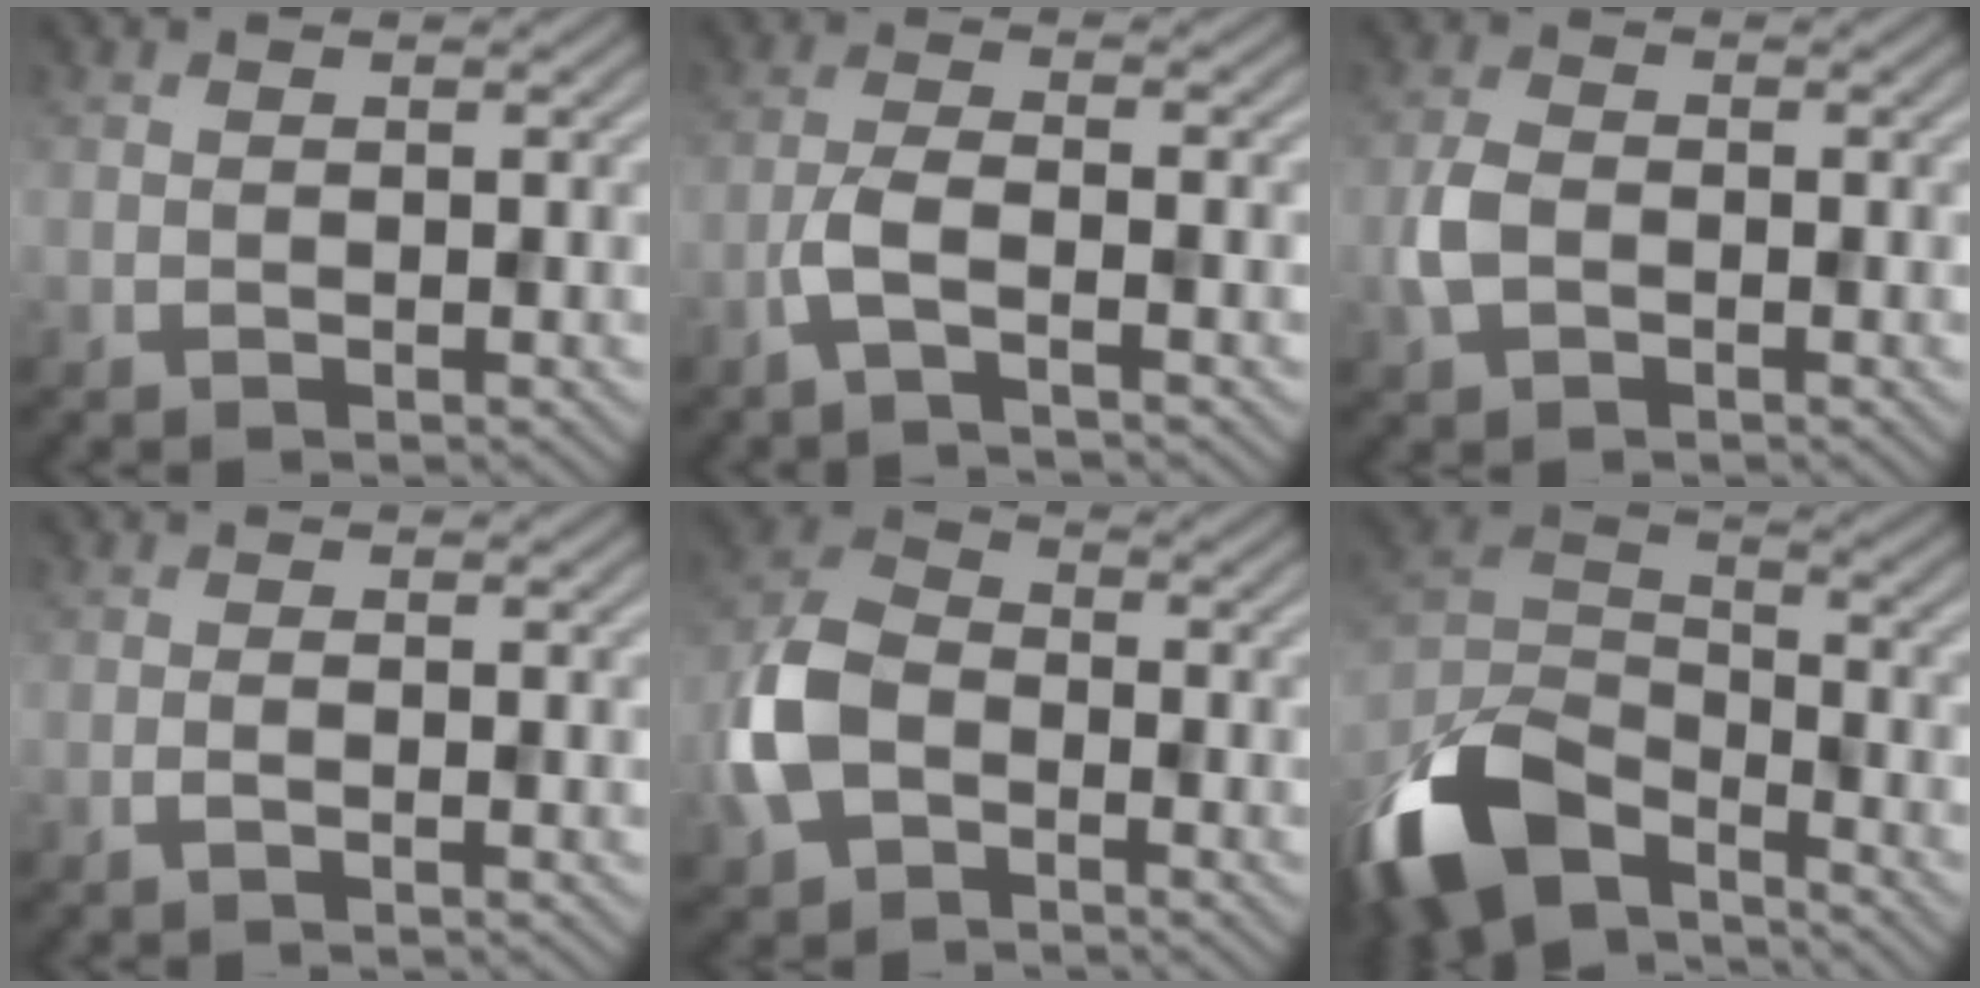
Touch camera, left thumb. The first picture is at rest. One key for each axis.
{"total": 3.6, "fx": -1.9, "fy": 0.7, "fz": 3.0, "tx": -0.065, "ty": 0.004, "tz": -0.052}
{"total": 3.3, "fx": -1.0, "fy": 2.2, "fz": 2.3, "tx": -0.060, "ty": 0.001, "tz": -0.027}
{"total": 0.9, "fx": -0.5, "fy": 0.1, "fz": 0.8, "tx": -0.015, "ty": 0.002, "tz": -0.011}
{"total": 8.0, "fx": -3.1, "fy": 5.3, "fz": 5.2, "tx": -0.129, "ty": 0.002, "tz": -0.076}
{"total": 14.6, "fx": -9.9, "fy": 6.7, "fz": 8.4, "tx": -0.206, "ty": -0.017, "tz": -0.208}